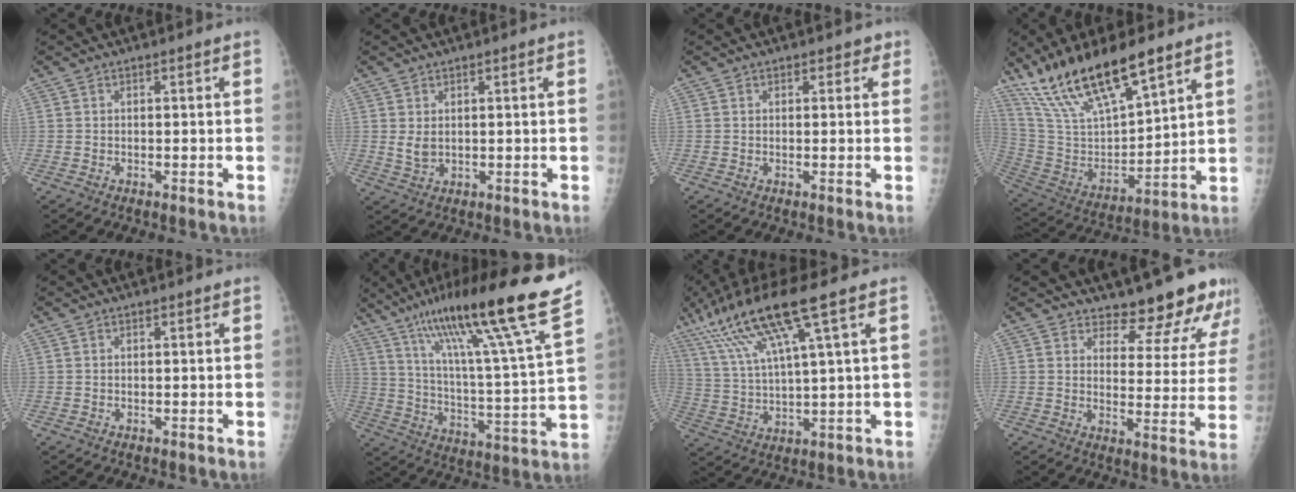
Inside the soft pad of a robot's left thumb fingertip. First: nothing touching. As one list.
[{"total": 2.6, "force": [0.8, 1.7, 1.8], "torque": [-0.028, -0.010, 0.021]}, {"total": 1.9, "force": [1.2, 1.4, 0.5], "torque": [0.017, -0.003, 0.008]}, {"total": 21.0, "force": [14.9, 6.3, 13.5], "torque": [-0.233, -0.054, 0.289]}, {"total": 0.0}, {"total": 25.2, "force": [17.7, 1.0, 18.0], "torque": [-0.277, -0.069, 0.283]}, {"total": 16.1, "force": [8.5, 1.5, 13.6], "torque": [-0.283, -0.008, 0.163]}, {"total": 12.6, "force": [11.5, 4.1, 3.1], "torque": [0.005, -0.093, 0.139]}]